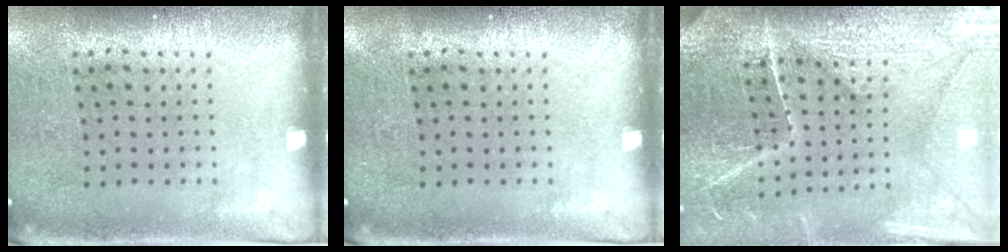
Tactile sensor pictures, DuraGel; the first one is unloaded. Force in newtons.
{"total": 0.0}
{"total": 4.2, "press": 3.9, "slide": 1.6}